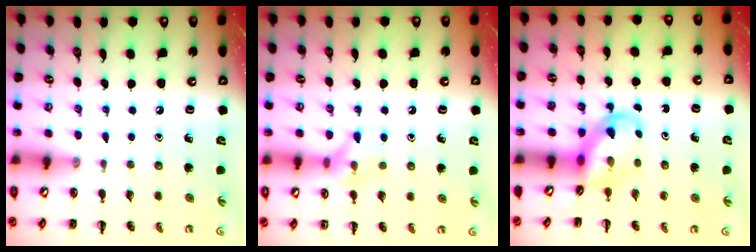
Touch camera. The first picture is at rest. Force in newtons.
{"total": 7.5, "press": 7.5, "slide": 0.9}
{"total": 4.6, "press": 4.6, "slide": 0.1}